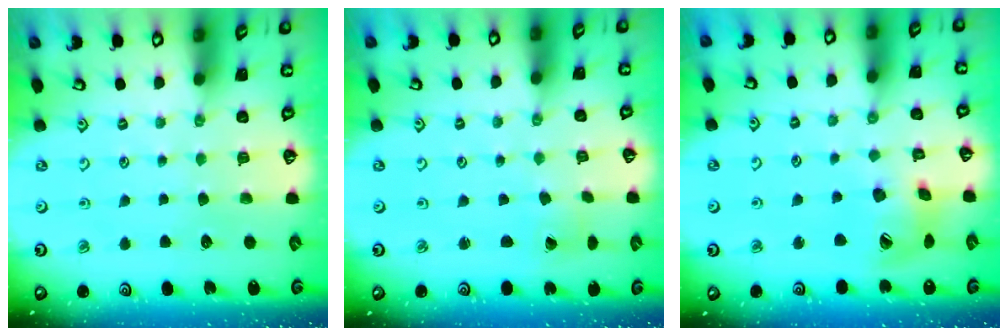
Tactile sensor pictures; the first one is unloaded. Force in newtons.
{"total": 0.7, "press": 0.7, "slide": 0.1}
{"total": 13.5, "press": 13.3, "slide": 1.9}